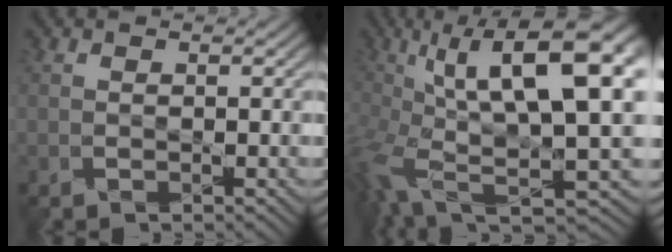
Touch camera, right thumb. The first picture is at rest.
{"total": 15.7, "force": [1.0, 5.0, 14.8], "torque": [-0.266, -0.004, 0.026]}